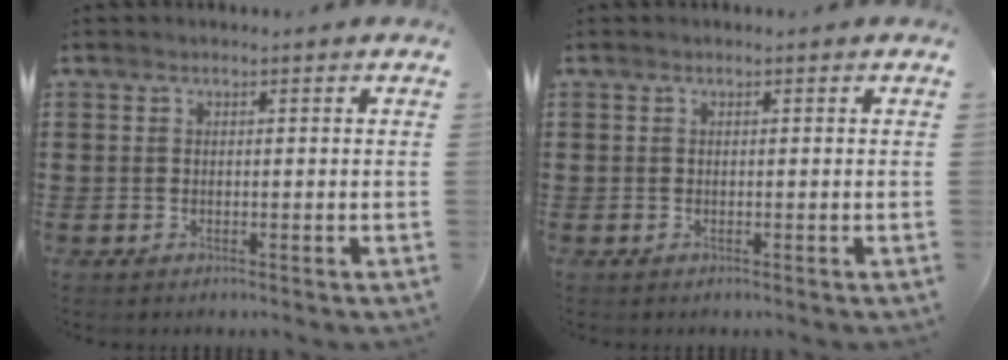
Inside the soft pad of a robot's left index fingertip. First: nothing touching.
{"total": 0.0}